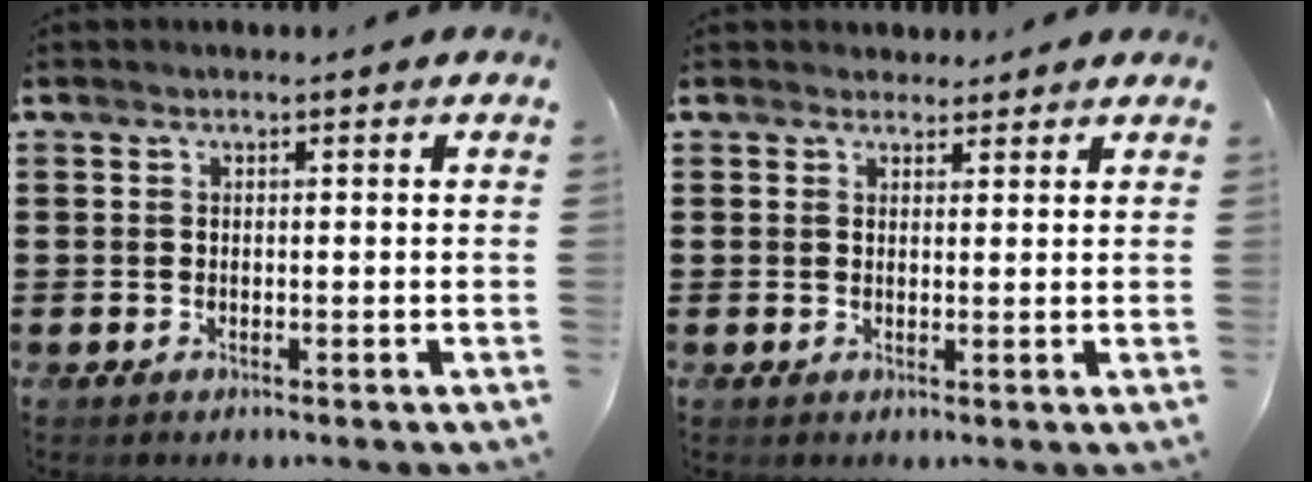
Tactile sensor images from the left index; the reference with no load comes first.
{"total": 2.0, "force": [1.8, 0.9, 0.1], "torque": [0.001, 0.002, 0.033]}